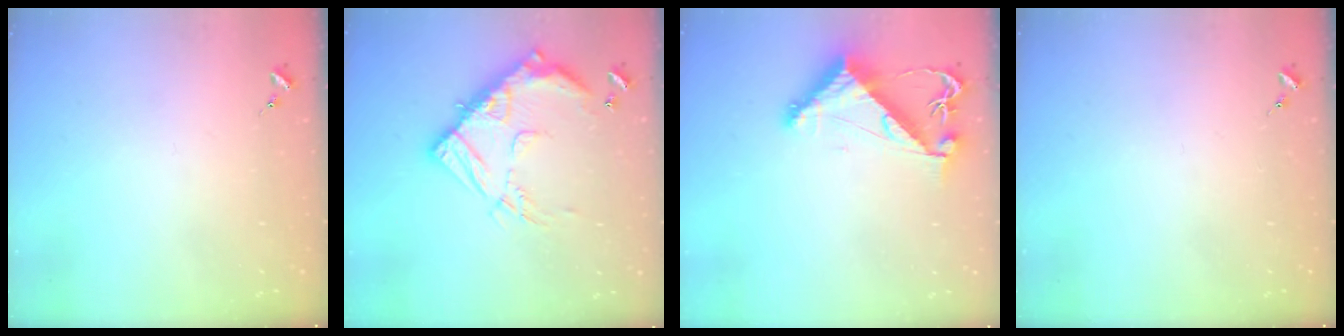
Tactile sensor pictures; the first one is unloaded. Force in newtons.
{"total": 17.8, "press": 17.7, "slide": 1.9}
{"total": 8.0, "press": 8.0, "slide": 0.7}
{"total": 0.0}